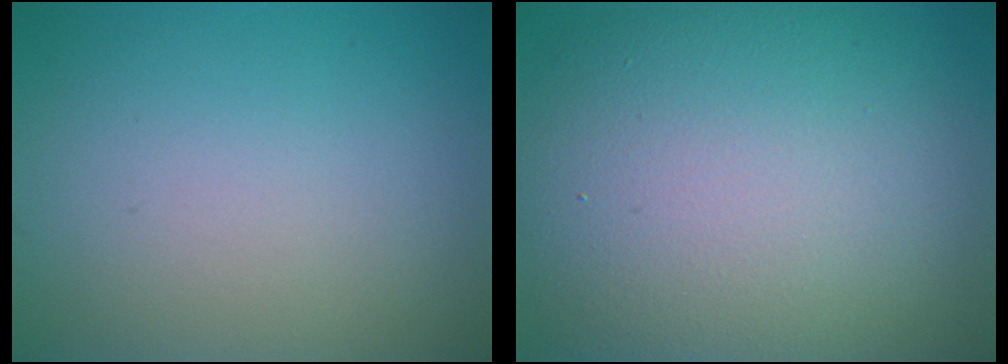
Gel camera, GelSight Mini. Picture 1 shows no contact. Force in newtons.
{"total": 13.8, "press": 13.8, "slide": 0.7}